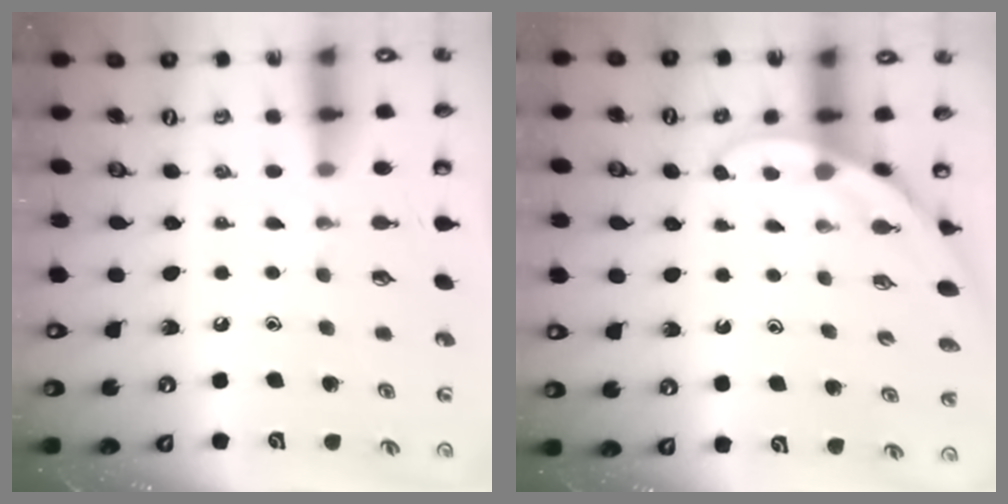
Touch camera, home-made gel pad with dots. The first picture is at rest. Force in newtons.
{"total": 5.0, "press": 5.0, "slide": 0.4}